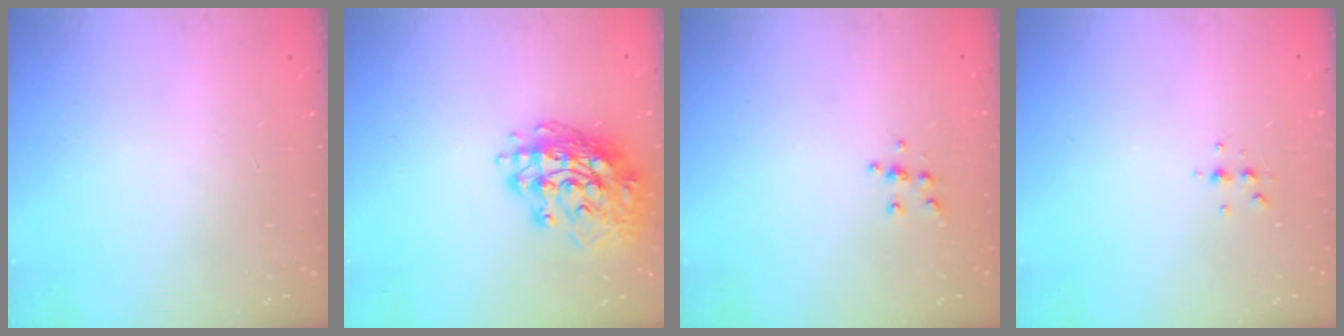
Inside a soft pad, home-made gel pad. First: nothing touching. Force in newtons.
{"total": 15.7, "press": 15.7, "slide": 1.3}
{"total": 5.2, "press": 5.2, "slide": 0.6}
{"total": 4.4, "press": 4.3, "slide": 0.5}